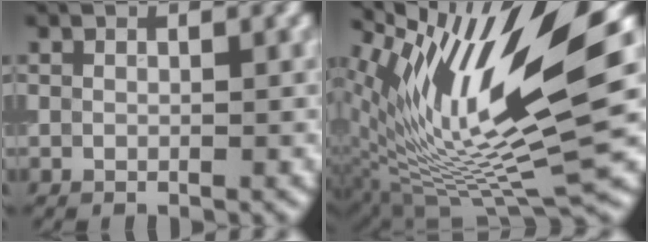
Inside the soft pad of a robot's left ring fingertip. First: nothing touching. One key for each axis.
{"total": 15.1, "fx": 4.5, "fy": 3.8, "fz": 13.9, "tx": -0.250, "ty": 0.002, "tz": 0.081}